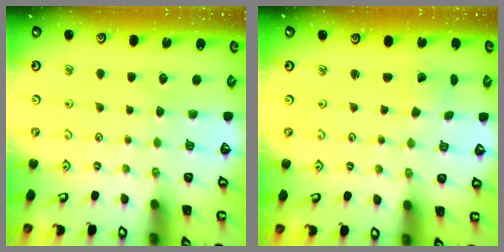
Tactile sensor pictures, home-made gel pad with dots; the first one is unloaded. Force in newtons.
{"total": 1.2, "press": 1.2, "slide": 0.1}